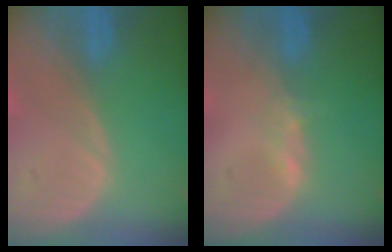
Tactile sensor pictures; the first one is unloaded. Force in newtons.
{"total": 1.1, "press": 1.1, "slide": 0.3}